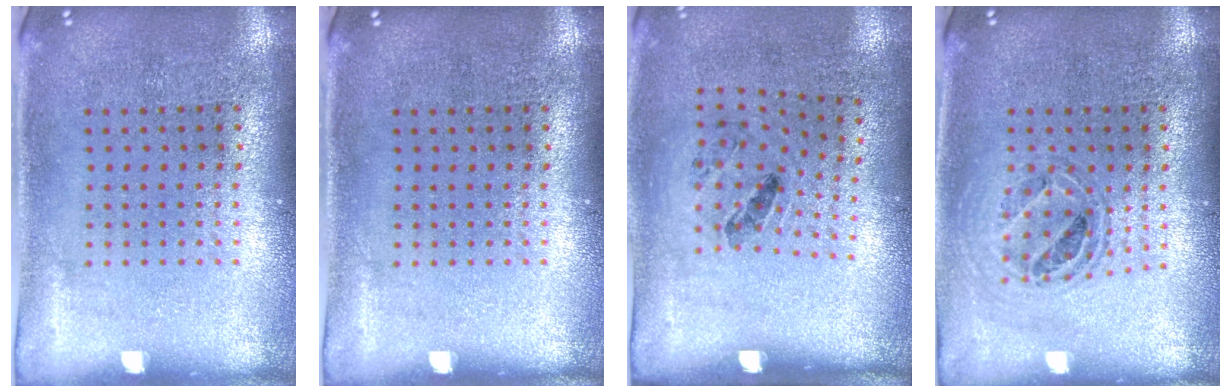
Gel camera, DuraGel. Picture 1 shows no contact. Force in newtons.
{"total": 0.0}
{"total": 1.4, "press": 0.8, "slide": 1.2}
{"total": 0.9, "press": 0.8, "slide": 0.2}